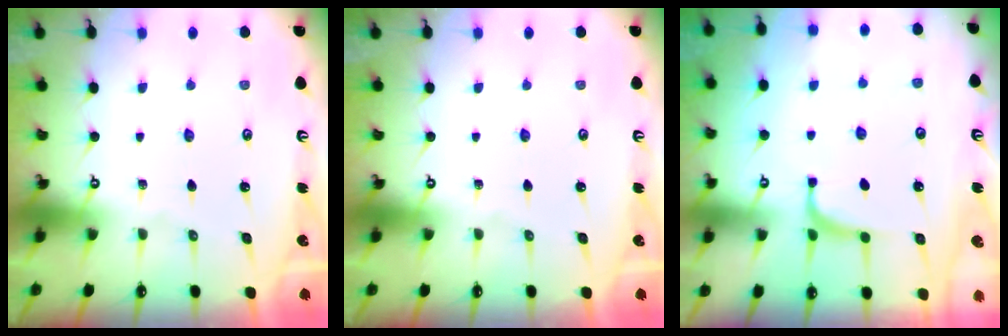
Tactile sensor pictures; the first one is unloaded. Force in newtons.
{"total": 0.0}
{"total": 3.5, "press": 3.5, "slide": 0.4}